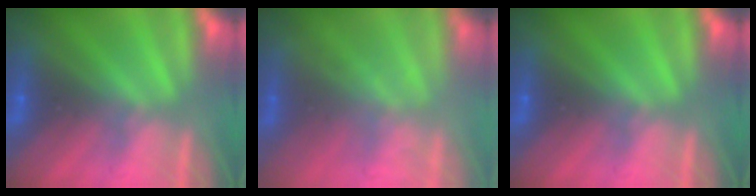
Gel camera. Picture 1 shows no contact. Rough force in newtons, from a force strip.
{"total": 1.7}
{"total": 0.0}